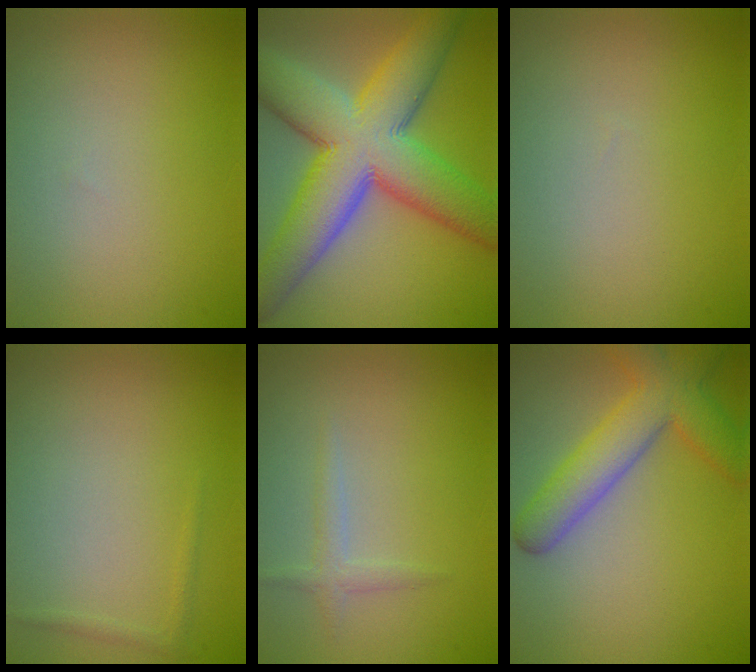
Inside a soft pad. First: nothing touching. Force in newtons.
{"total": 13.8, "press": 13.8, "slide": 0.3}
{"total": 0.0}
{"total": 0.6, "press": 0.6, "slide": 0.1}
{"total": 1.3, "press": 1.3, "slide": 0.1}
{"total": 5.8, "press": 5.8, "slide": 0.2}